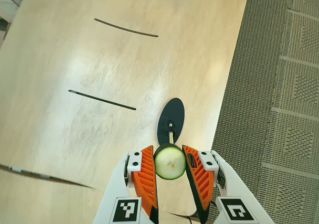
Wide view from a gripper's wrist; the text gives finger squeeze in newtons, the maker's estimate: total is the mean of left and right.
{"total": 8.6, "left": 8.5, "right": 8.8}